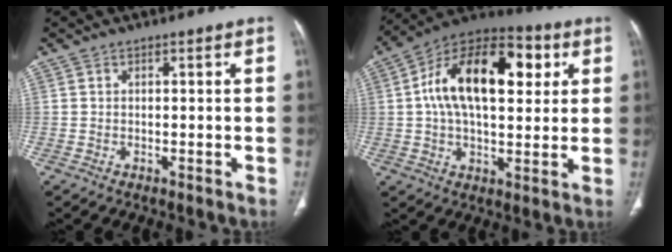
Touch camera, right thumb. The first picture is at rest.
{"total": 21.6, "force": [4.9, 11.7, 17.5], "torque": [-0.262, 0.020, 0.067]}